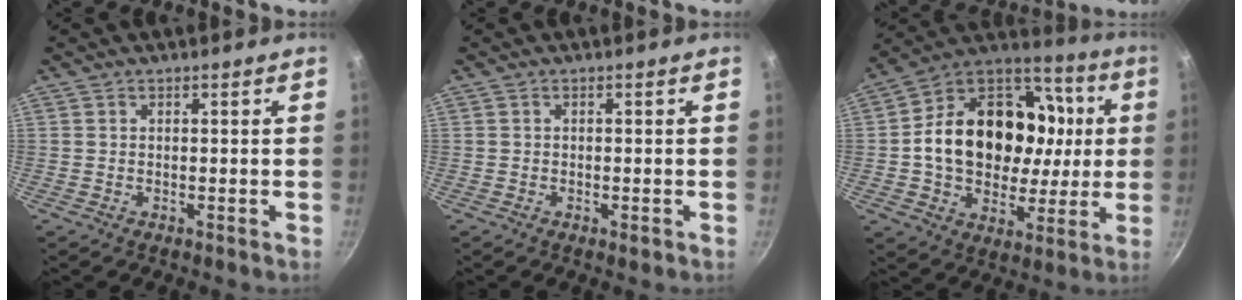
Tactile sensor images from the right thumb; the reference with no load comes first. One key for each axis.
{"total": 1.1, "fx": -0.5, "fy": 0.6, "fz": 0.8, "tx": -0.014, "ty": 0.002, "tz": -0.009}
{"total": 26.0, "fx": 1.7, "fy": 19.8, "fz": 16.7, "tx": -0.257, "ty": 0.036, "tz": 0.028}